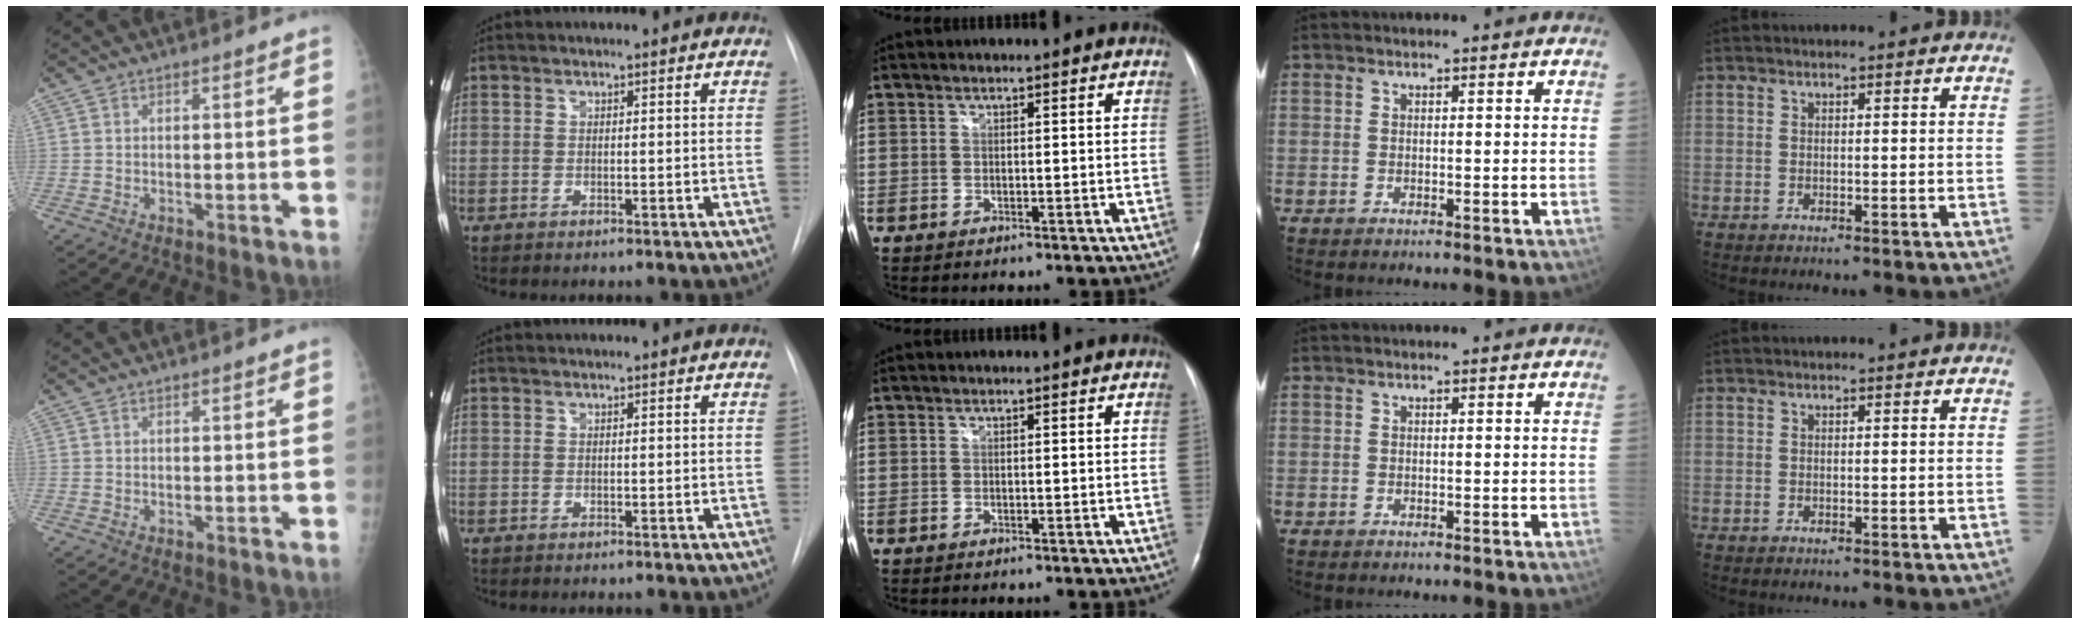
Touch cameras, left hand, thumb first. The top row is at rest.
{}